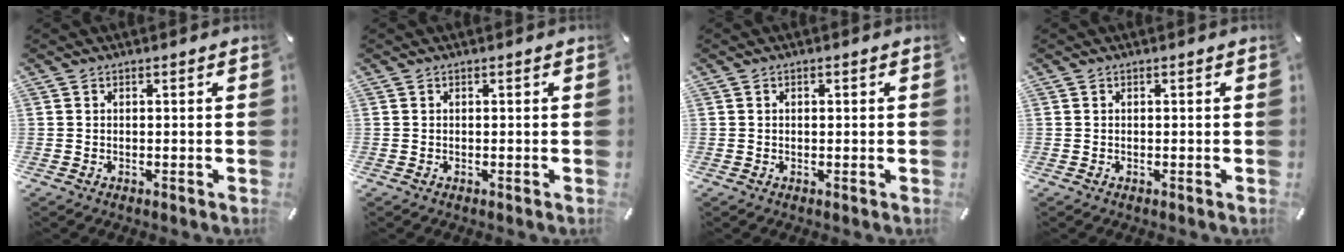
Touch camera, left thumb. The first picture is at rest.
{"total": 0.0}
{"total": 0.7, "force": [0.0, 0.5, 0.6], "torque": [-0.011, 0.002, -0.002]}
{"total": 0.0}